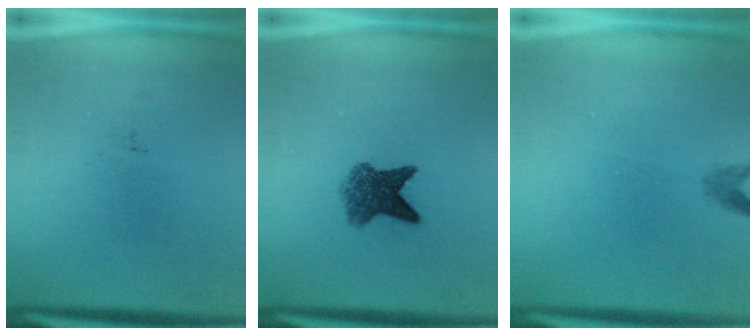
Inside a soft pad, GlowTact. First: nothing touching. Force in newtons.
{"total": 5.7}
{"total": 1.2}